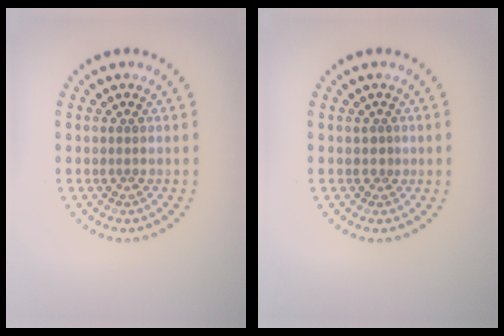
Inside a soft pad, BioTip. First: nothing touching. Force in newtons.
{"total": 0.5, "press": 0.3, "slide": 0.4}